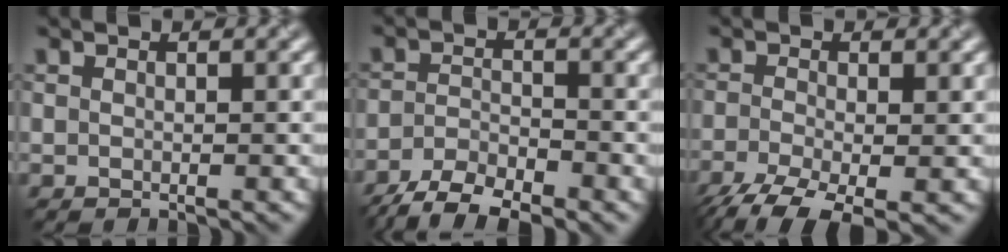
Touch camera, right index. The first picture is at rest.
{"total": 6.1, "force": [-4.8, 1.7, 3.3], "torque": [-0.058, -0.009, -0.091]}
{"total": 6.2, "force": [-3.8, 2.1, 4.5], "torque": [-0.097, -0.020, -0.072]}